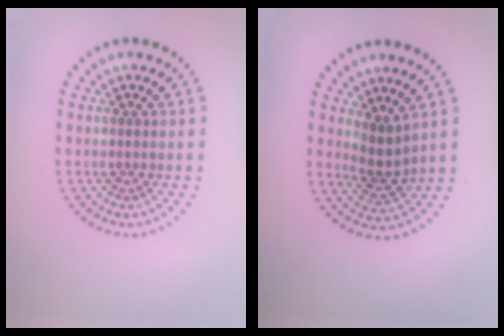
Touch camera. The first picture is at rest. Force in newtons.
{"total": 2.5, "press": 2.0, "slide": 1.6}